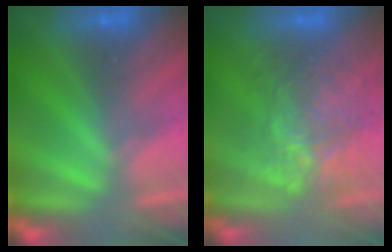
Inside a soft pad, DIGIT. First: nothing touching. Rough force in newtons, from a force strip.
{"total": 3.5}